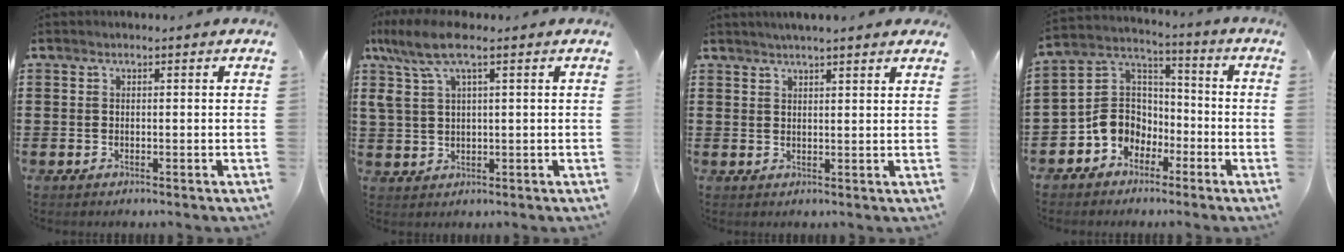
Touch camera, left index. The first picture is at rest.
{"total": 8.2, "force": [3.9, 2.5, 6.8], "torque": [-0.159, -0.001, 0.063]}
{"total": 2.4, "force": [2.2, 0.0, 0.9], "torque": [-0.024, 0.000, 0.040]}
{"total": 7.6, "force": [-3.4, 6.4, 2.2], "torque": [-0.070, 0.016, -0.072]}